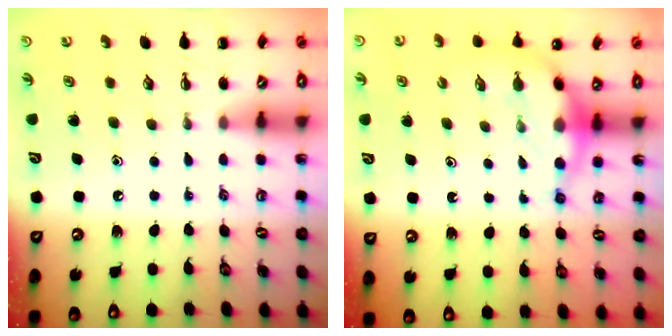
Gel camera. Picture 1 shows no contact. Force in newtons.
{"total": 7.0, "press": 6.9, "slide": 0.9}